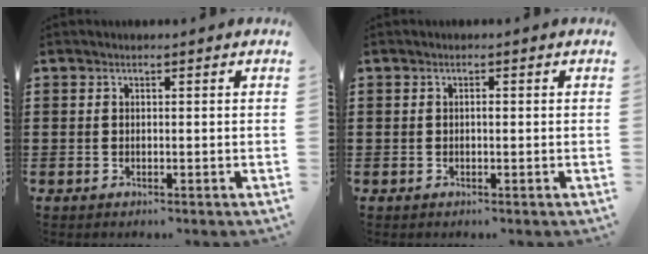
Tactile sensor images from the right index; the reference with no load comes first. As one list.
[{"total": 0.6, "force": [-0.1, 0.2, 0.6], "torque": [-0.013, -0.003, -0.001]}]